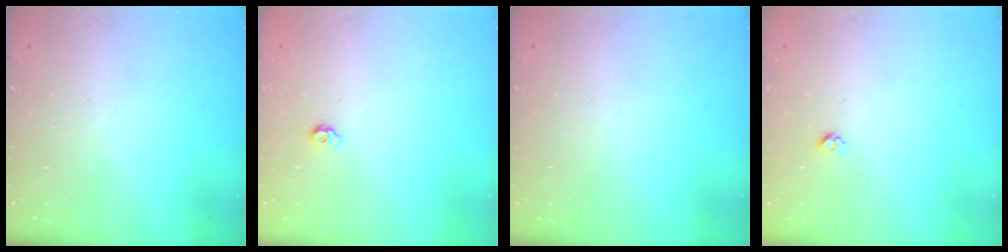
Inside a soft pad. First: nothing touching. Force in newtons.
{"total": 4.2, "press": 4.1, "slide": 0.8}
{"total": 0.0}
{"total": 3.3, "press": 3.3, "slide": 0.5}